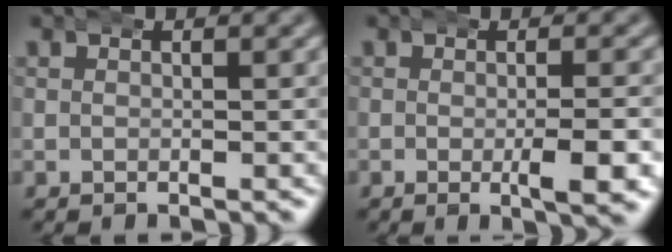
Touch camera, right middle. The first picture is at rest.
{"total": 2.6, "force": [-0.1, -0.1, 2.6], "torque": [-0.030, 0.007, -0.006]}